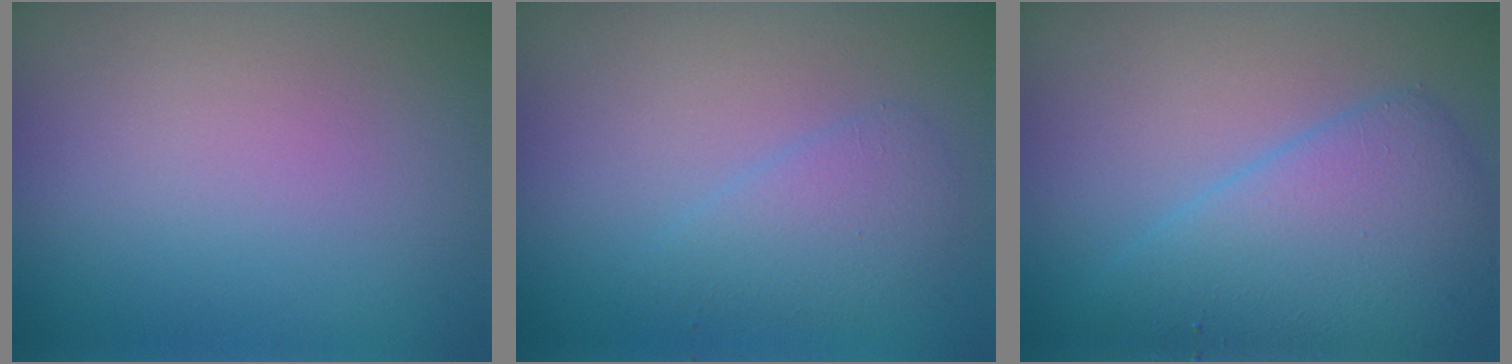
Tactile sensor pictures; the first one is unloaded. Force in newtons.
{"total": 2.2, "press": 2.2, "slide": 0.1}
{"total": 5.6, "press": 5.6, "slide": 0.1}